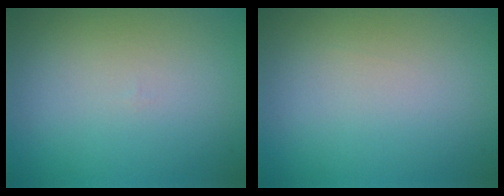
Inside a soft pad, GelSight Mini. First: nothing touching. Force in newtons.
{"total": 0.0}